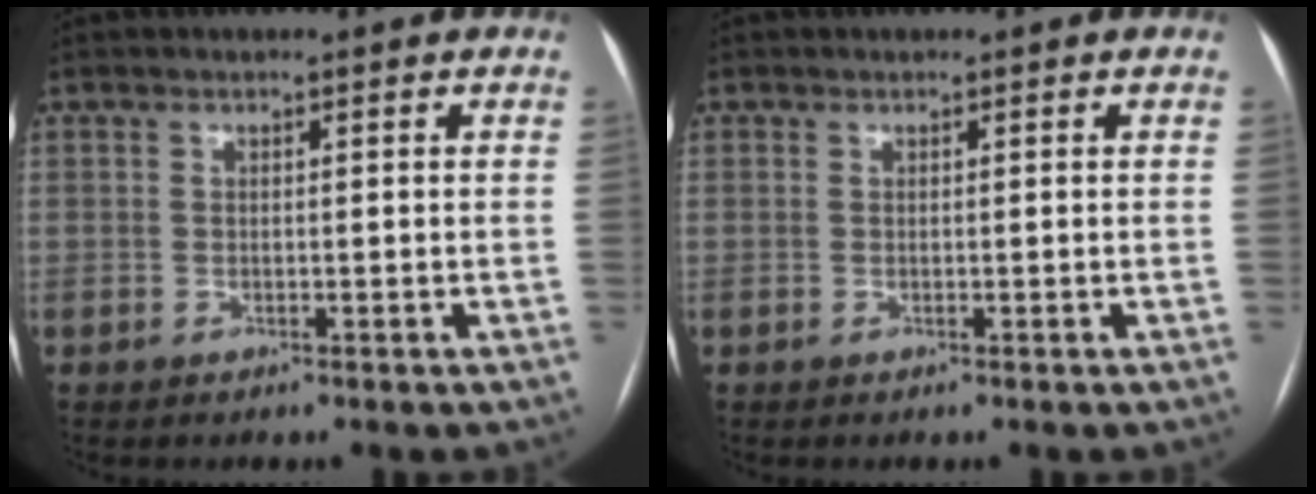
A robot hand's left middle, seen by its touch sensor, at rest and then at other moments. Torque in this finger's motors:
{"motor_torque": [0.03, 0.03, 0.02, 0.01]}